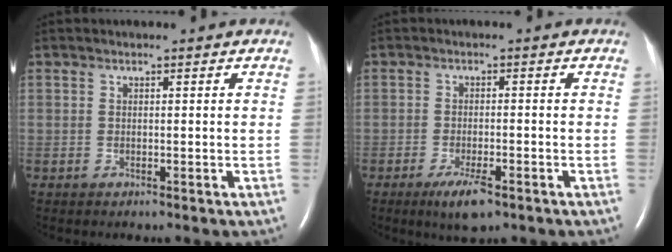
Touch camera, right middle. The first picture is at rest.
{"total": 4.7, "force": [-2.8, 1.0, 3.5], "torque": [-0.071, -0.008, -0.044]}